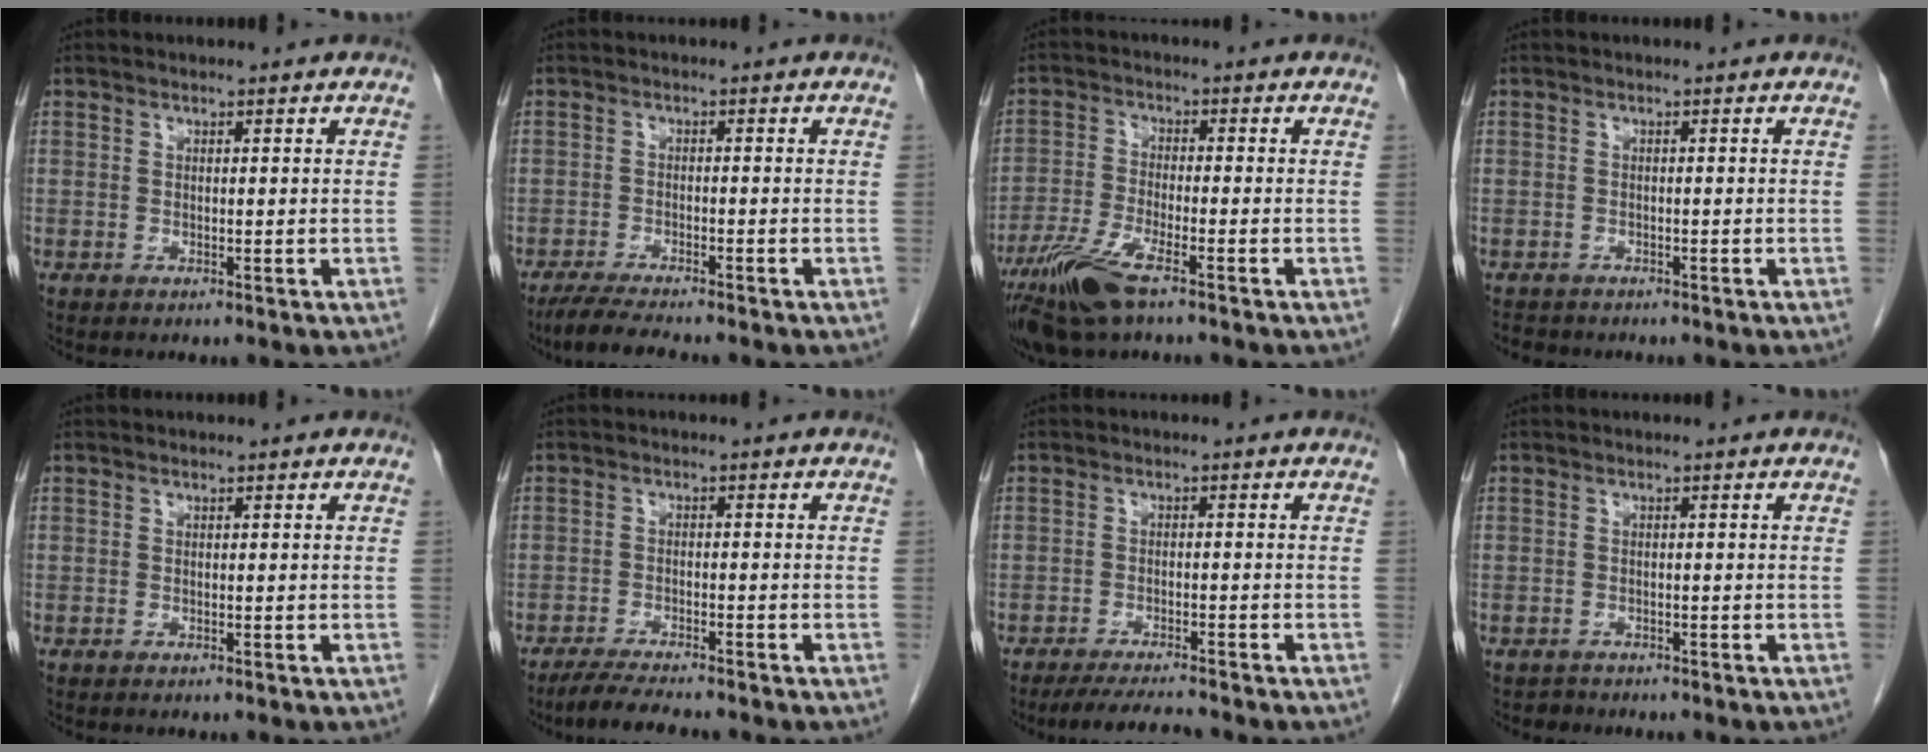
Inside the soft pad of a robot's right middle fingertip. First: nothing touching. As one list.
[{"total": 5.4, "force": [-4.7, 0.0, 2.7], "torque": [-0.051, -0.020, -0.083]}, {"total": 8.7, "force": [-5.7, 1.3, 6.4], "torque": [-0.140, -0.020, -0.108]}, {"total": 2.2, "force": [-1.9, 1.0, 0.3], "torque": [-0.012, -0.003, -0.029]}, {"total": 0.0}, {"total": 5.5, "force": [-4.8, 0.2, 2.6], "torque": [-0.048, -0.018, -0.084]}, {"total": 4.9, "force": [-4.6, -0.2, 1.9], "torque": [-0.033, -0.019, -0.080]}, {"total": 1.0, "force": [-0.8, 0.4, -0.3], "torque": [-0.004, -0.001, -0.017]}]